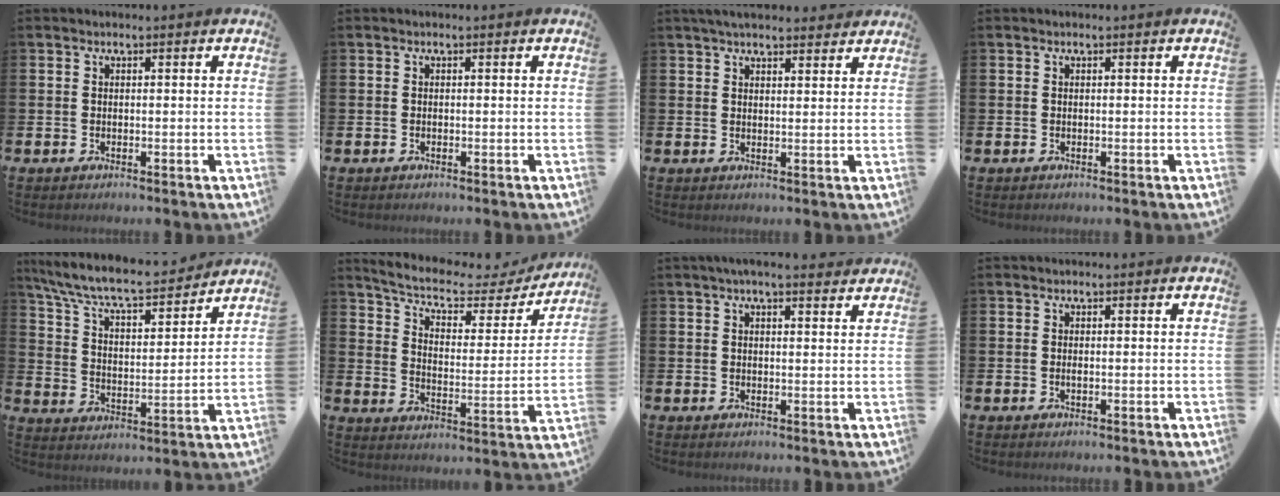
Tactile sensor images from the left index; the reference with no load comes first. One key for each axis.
{"total": 0.0}
{"total": 3.4, "fx": 3.2, "fy": 0.7, "fz": 1.0, "tx": -0.025, "ty": -0.008, "tz": 0.059}
{"total": 0.0}
{"total": 8.2, "fx": 7.6, "fy": 1.5, "fz": 2.8, "tx": -0.096, "ty": -0.055, "tz": 0.129}
{"total": 6.0, "fx": 5.1, "fy": 2.1, "fz": 2.5, "tx": -0.075, "ty": -0.040, "tz": 0.078}
{"total": 2.7, "fx": 2.3, "fy": 0.4, "fz": 1.2, "tx": -0.021, "ty": -0.008, "tz": 0.039}
{"total": 0.0}